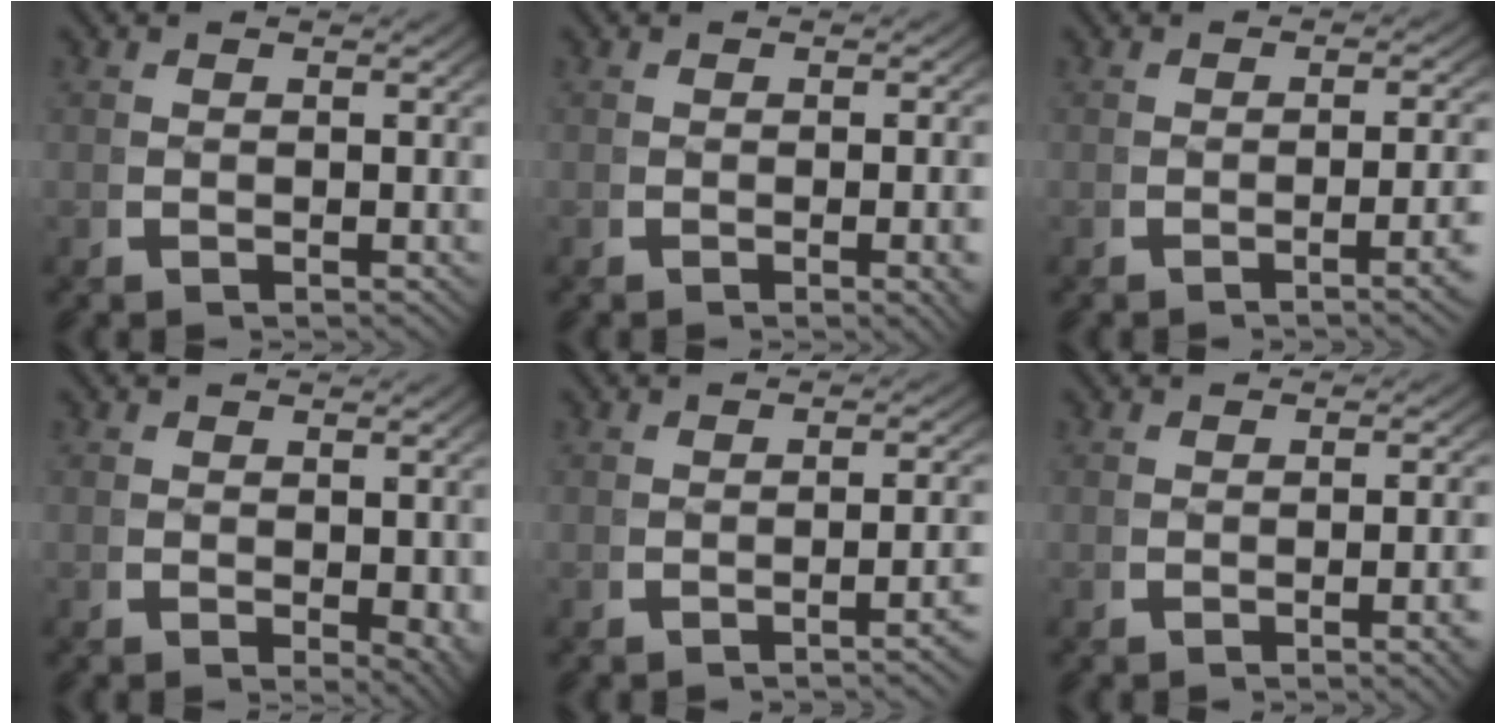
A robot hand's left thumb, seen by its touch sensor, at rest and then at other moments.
{"total": 1.9, "force": [-0.3, 0.3, 1.9], "torque": [-0.030, 0.002, -0.004]}
{"total": 2.9, "force": [-1.0, 0.2, 2.7], "torque": [-0.043, 0.006, -0.018]}
{"total": 2.5, "force": [-0.1, 1.4, 2.1], "torque": [-0.026, -0.018, 0.008]}
{"total": 2.4, "force": [-1.1, 0.0, 2.1], "torque": [-0.030, 0.008, -0.020]}
{"total": 2.2, "force": [-0.6, 0.2, 2.1], "torque": [-0.032, 0.005, -0.010]}